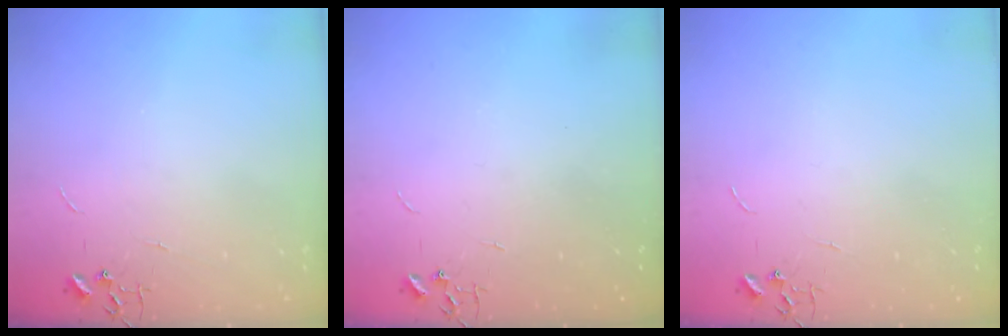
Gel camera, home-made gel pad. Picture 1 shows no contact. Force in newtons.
{"total": 0.0}
{"total": 0.0}